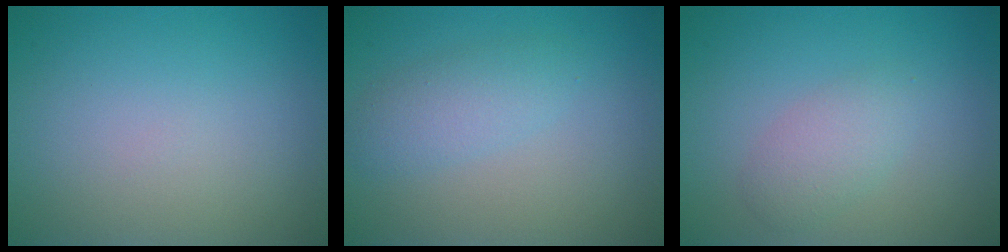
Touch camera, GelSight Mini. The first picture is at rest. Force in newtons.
{"total": 2.4, "press": 2.4, "slide": 0.1}
{"total": 2.2, "press": 2.2, "slide": 0.0}